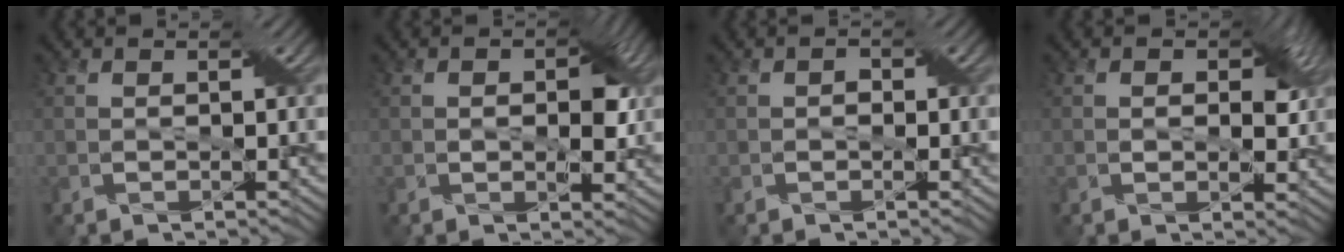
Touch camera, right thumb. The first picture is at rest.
{"total": 4.7, "force": [0.5, 2.9, 3.7], "torque": [-0.051, -0.004, 0.007]}
{"total": 0.7, "force": [-0.2, 0.6, 0.4], "torque": [-0.006, -0.001, -0.008]}
{"total": 4.2, "force": [0.9, 2.8, 3.1], "torque": [-0.046, -0.005, 0.008]}